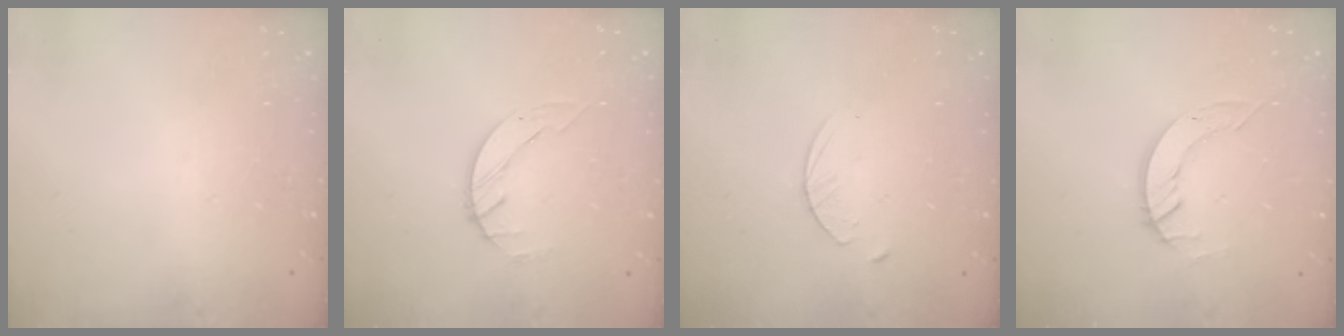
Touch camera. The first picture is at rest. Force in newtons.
{"total": 1.4, "press": 1.4, "slide": 0.2}
{"total": 3.1, "press": 3.1, "slide": 0.3}
{"total": 4.8, "press": 4.8, "slide": 0.3}